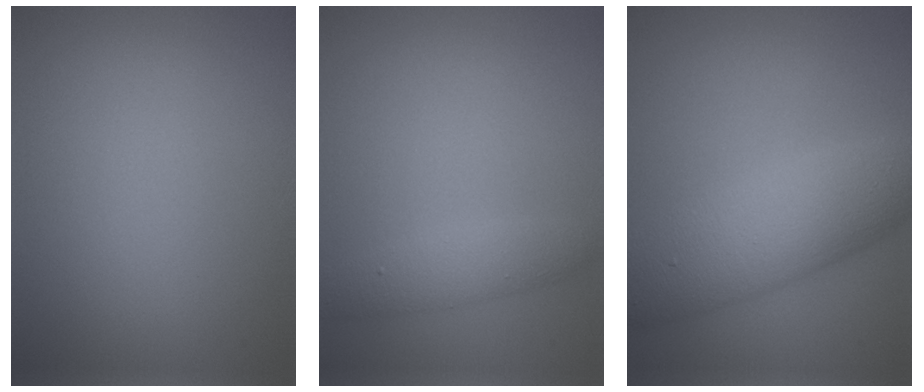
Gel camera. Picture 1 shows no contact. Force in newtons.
{"total": 2.4, "press": 2.4, "slide": 0.1}
{"total": 7.7, "press": 7.7, "slide": 0.1}